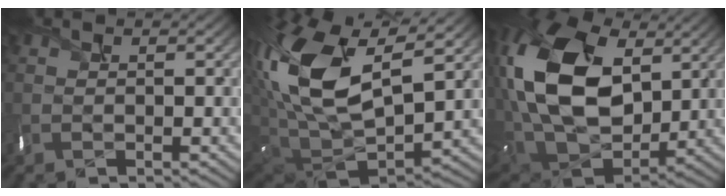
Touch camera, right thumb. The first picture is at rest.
{"total": 17.7, "force": [5.1, 9.9, 13.7], "torque": [-0.316, -0.006, 0.105]}
{"total": 20.0, "force": [4.8, 13.3, 14.1], "torque": [-0.346, 0.022, 0.090]}